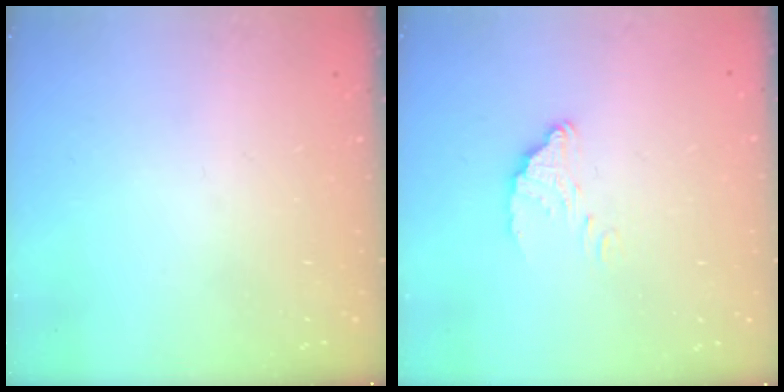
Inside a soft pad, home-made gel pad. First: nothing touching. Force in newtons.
{"total": 4.3, "press": 4.3, "slide": 0.1}